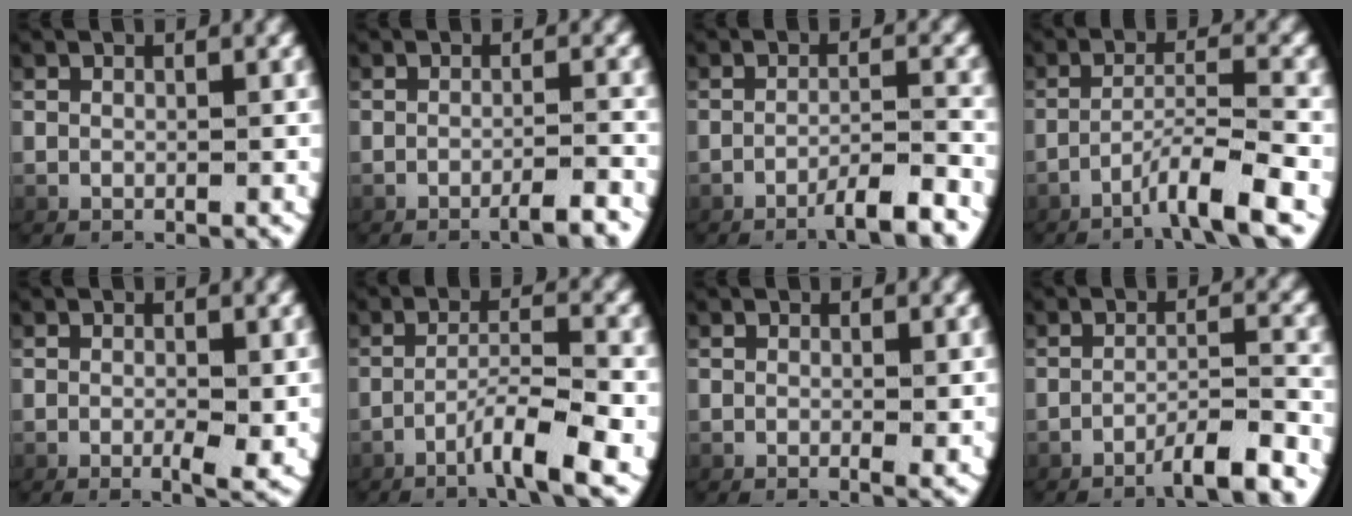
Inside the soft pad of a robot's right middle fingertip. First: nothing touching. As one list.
[{"total": 2.2, "force": [-1.9, 0.0, 1.2], "torque": [-0.016, 0.006, -0.036]}, {"total": 3.4, "force": [-2.6, 0.1, 2.2], "torque": [-0.035, 0.002, -0.045]}, {"total": 4.3, "force": [-2.7, 0.2, 3.4], "torque": [-0.063, 0.001, -0.040]}, {"total": 2.2, "force": [-0.6, 0.7, 2.0], "torque": [-0.033, -0.006, -0.007]}, {"total": 4.7, "force": [-2.4, 0.6, 3.9], "torque": [-0.068, 0.000, -0.038]}, {"total": 0.9, "force": [-0.1, 0.3, 0.8], "torque": [-0.015, -0.003, -0.001]}, {"total": 4.0, "force": [-3.3, 0.1, 2.3], "torque": [-0.033, 0.001, -0.054]}]